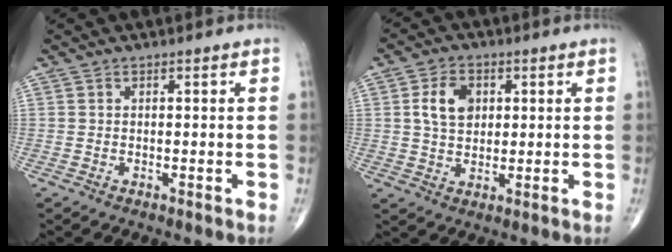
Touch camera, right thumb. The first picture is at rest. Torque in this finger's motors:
{"motor_torque": [-0.01, 0.07, 0.79, 0.17, 0.03]}